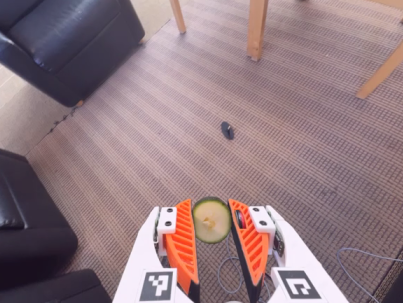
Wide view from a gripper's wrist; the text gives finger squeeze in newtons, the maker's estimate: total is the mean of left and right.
{"total": 9.1, "left": 9.1, "right": 9.2}